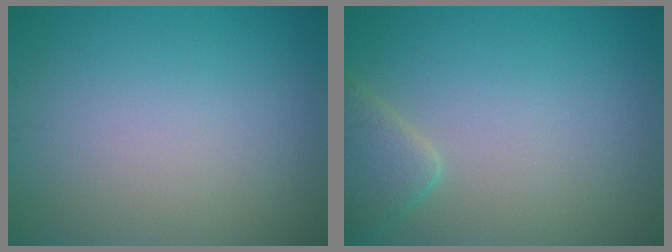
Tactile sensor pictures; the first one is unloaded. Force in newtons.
{"total": 2.8, "press": 2.8, "slide": 0.1}